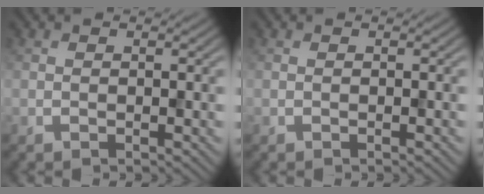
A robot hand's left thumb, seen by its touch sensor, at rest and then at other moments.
{"total": 0.0}